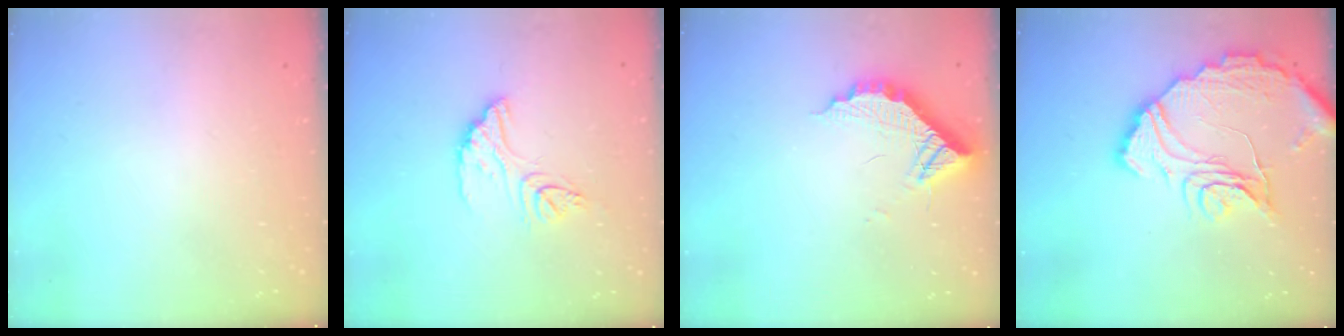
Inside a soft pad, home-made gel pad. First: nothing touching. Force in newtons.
{"total": 12.5, "press": 12.4, "slide": 1.0}
{"total": 10.6, "press": 10.5, "slide": 0.8}
{"total": 16.6, "press": 16.6, "slide": 1.0}